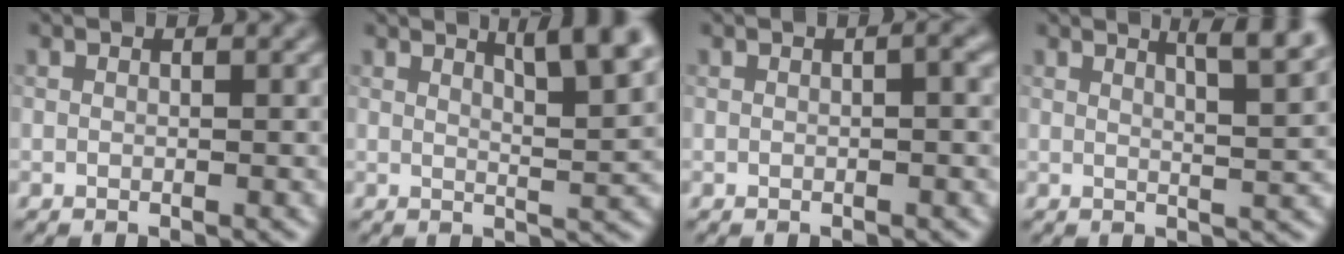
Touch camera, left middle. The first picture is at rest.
{"total": 5.6, "force": [3.3, 1.3, 4.4], "torque": [-0.046, 0.010, 0.044]}
{"total": 1.5, "force": [0.1, 0.4, 1.4], "torque": [-0.018, 0.006, 0.000]}
{"total": 5.1, "force": [3.3, 1.1, 3.8], "torque": [-0.038, 0.017, 0.031]}